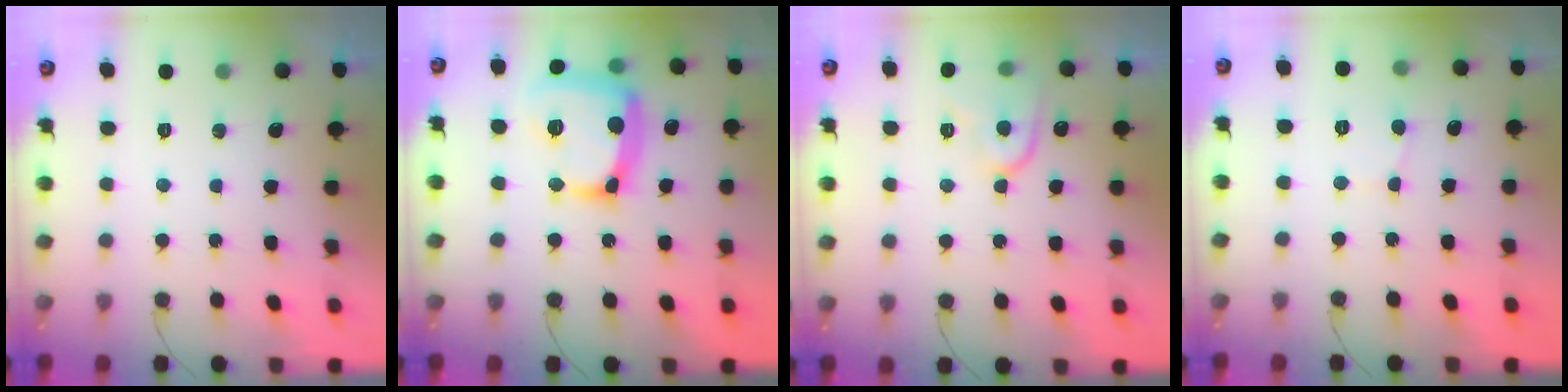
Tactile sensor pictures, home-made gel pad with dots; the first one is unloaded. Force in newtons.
{"total": 19.9, "press": 19.8, "slide": 1.9}
{"total": 10.7, "press": 10.7, "slide": 0.7}
{"total": 2.8, "press": 2.8, "slide": 0.3}